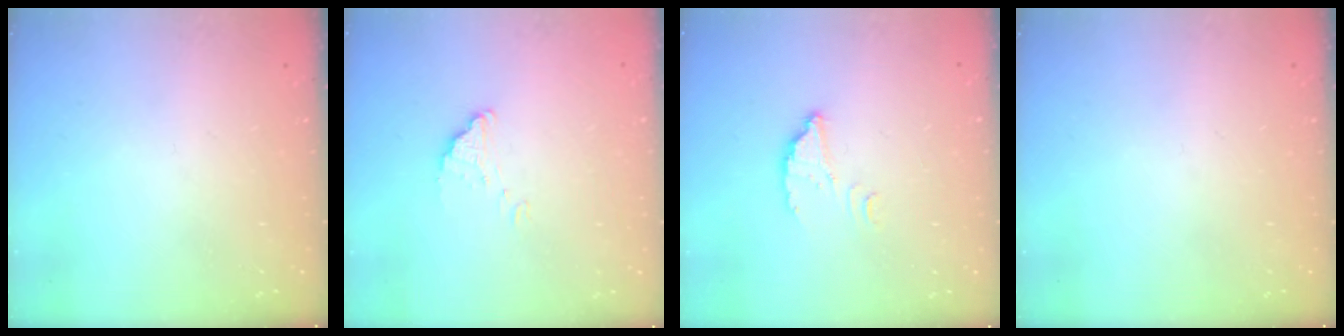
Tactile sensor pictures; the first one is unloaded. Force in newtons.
{"total": 1.5, "press": 1.5, "slide": 0.1}
{"total": 2.6, "press": 2.6, "slide": 0.2}
{"total": 0.0}